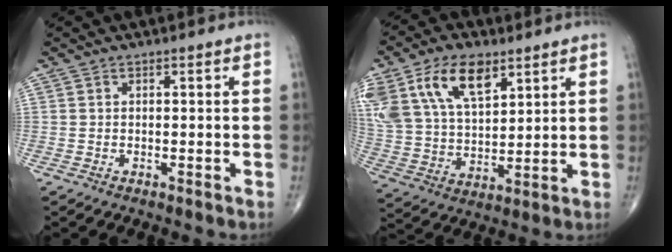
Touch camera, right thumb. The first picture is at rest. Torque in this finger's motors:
{"motor_torque": [1.06, 2.85, 1.85, 0.87, 0.15]}